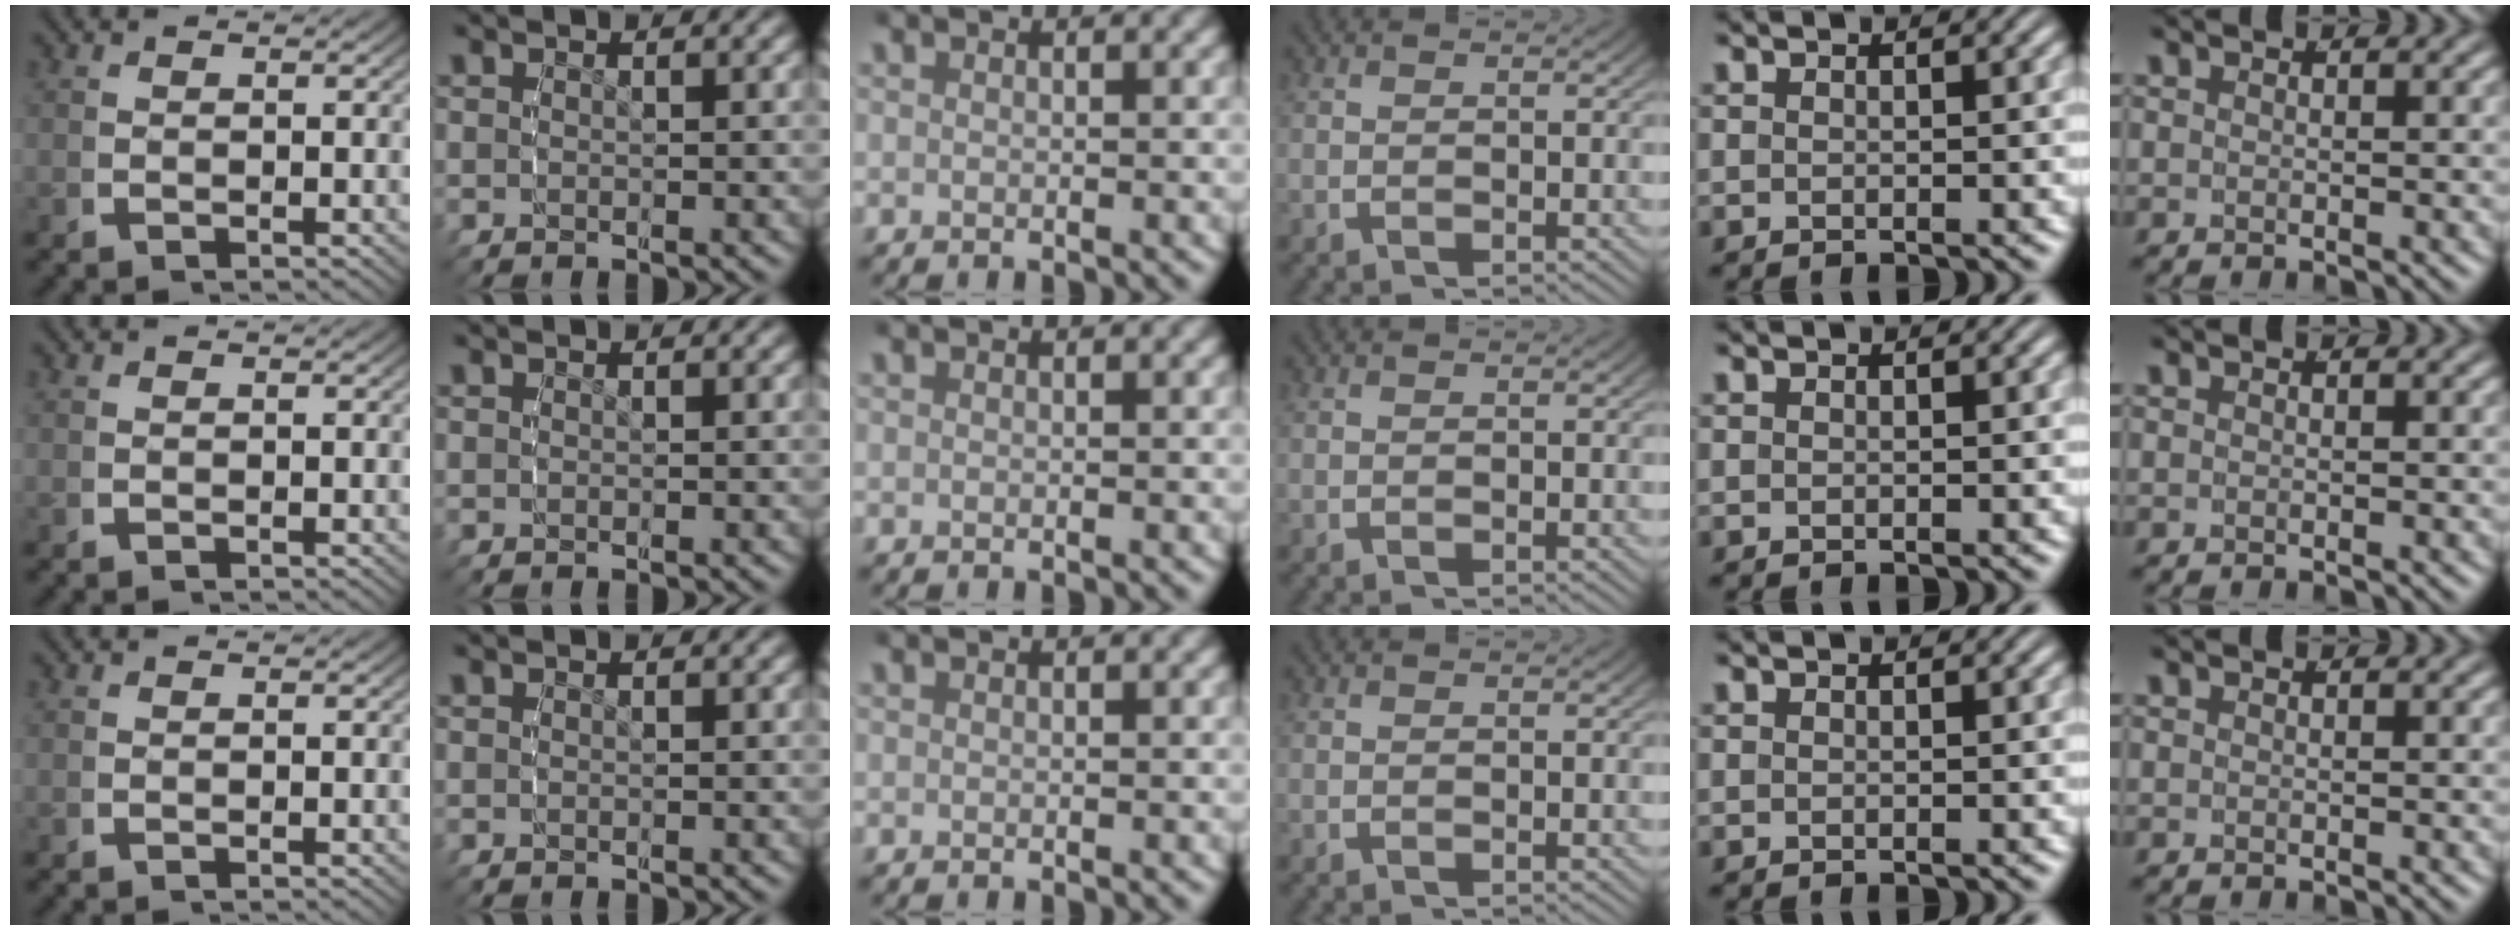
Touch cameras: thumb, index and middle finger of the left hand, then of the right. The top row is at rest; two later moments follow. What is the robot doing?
{"motion": "reach", "object": "router"}